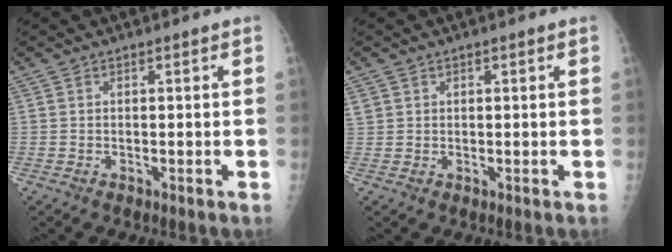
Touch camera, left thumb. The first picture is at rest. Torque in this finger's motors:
{"motor_torque": [0.00, -0.09, 0.12, 0.00, 0.00]}